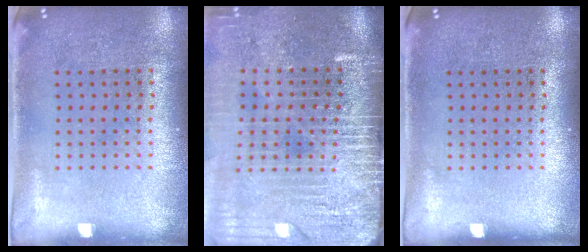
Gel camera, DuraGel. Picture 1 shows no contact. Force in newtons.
{"total": 4.3, "press": 3.6, "slide": 2.3}
{"total": 0.0}